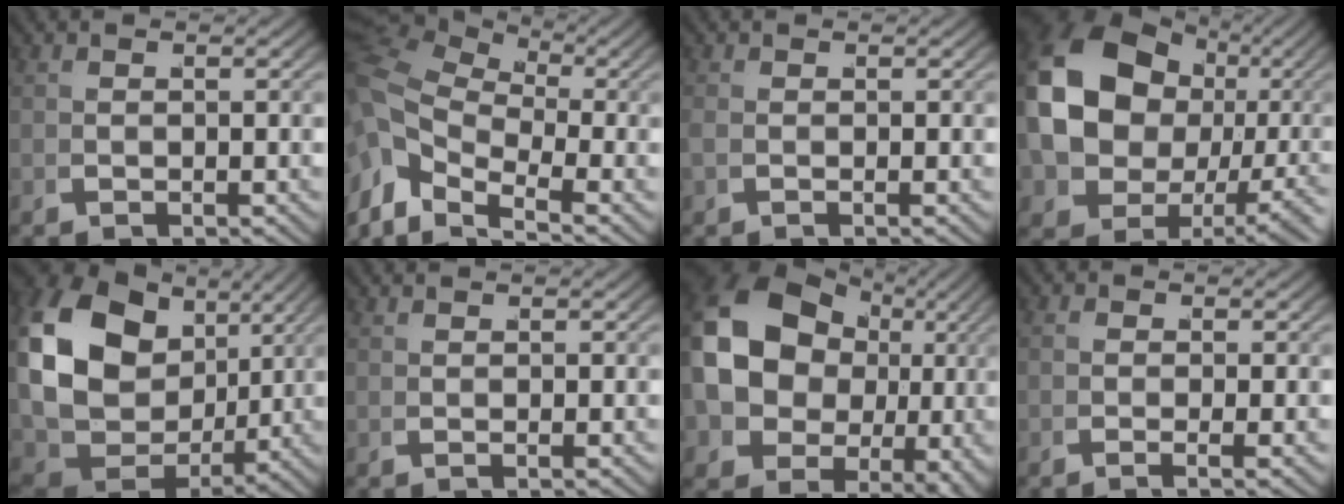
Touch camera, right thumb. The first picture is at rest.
{"total": 7.9, "force": [-0.9, 5.6, 5.5], "torque": [-0.110, -0.014, -0.025]}
{"total": 0.9, "force": [-0.2, 0.8, 0.4], "torque": [-0.017, 0.000, -0.007]}
{"total": 13.1, "force": [0.5, 9.7, 8.7], "torque": [-0.194, -0.039, 0.022]}
{"total": 16.4, "force": [1.2, 11.0, 12.0], "torque": [-0.252, -0.032, 0.033]}
{"total": 1.0, "force": [0.7, -0.7, 0.0], "torque": [0.005, 0.009, 0.007]}
{"total": 15.5, "force": [0.9, 12.0, 9.8], "torque": [-0.226, -0.054, 0.025]}
{"total": 0.7, "force": [-0.2, -0.6, 0.2], "torque": [0.008, 0.007, -0.015]}